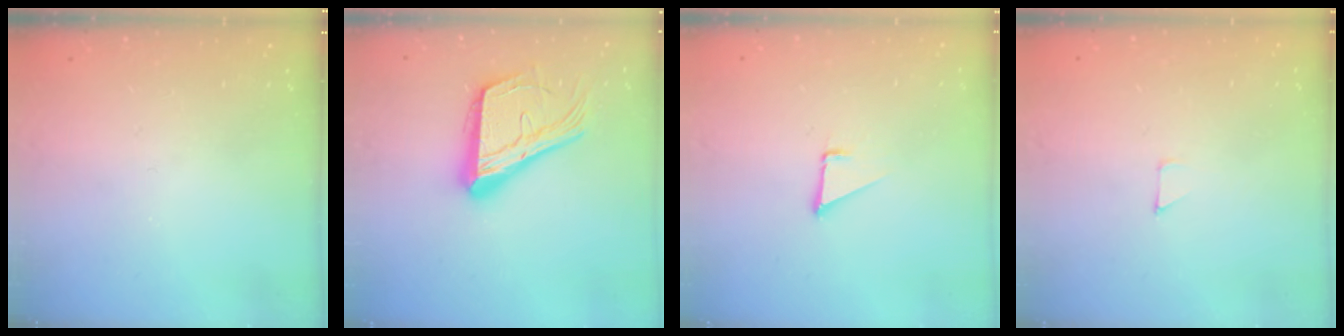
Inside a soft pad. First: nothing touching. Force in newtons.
{"total": 21.0, "press": 20.9, "slide": 2.7}
{"total": 1.7, "press": 1.7, "slide": 0.1}
{"total": 2.7, "press": 2.7, "slide": 0.2}